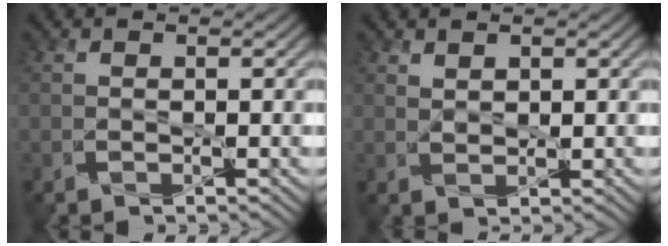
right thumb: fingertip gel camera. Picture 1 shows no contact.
{"total": 1.1, "force": [1.0, 0.4, 0.2], "torque": [-0.011, -0.001, 0.021]}